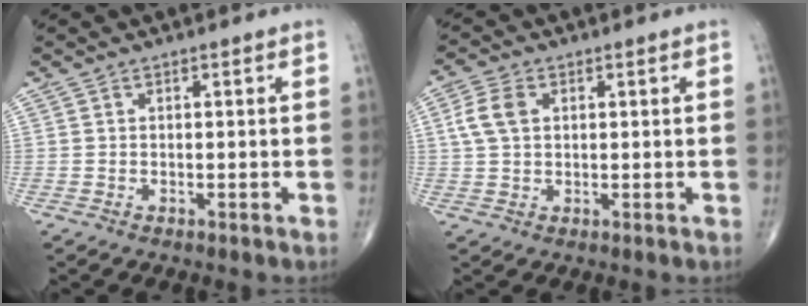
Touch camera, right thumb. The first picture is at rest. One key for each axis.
{"total": 5.3, "fx": 1.3, "fy": 3.5, "fz": 3.8, "tx": -0.083, "ty": 0.007, "tz": 0.023}